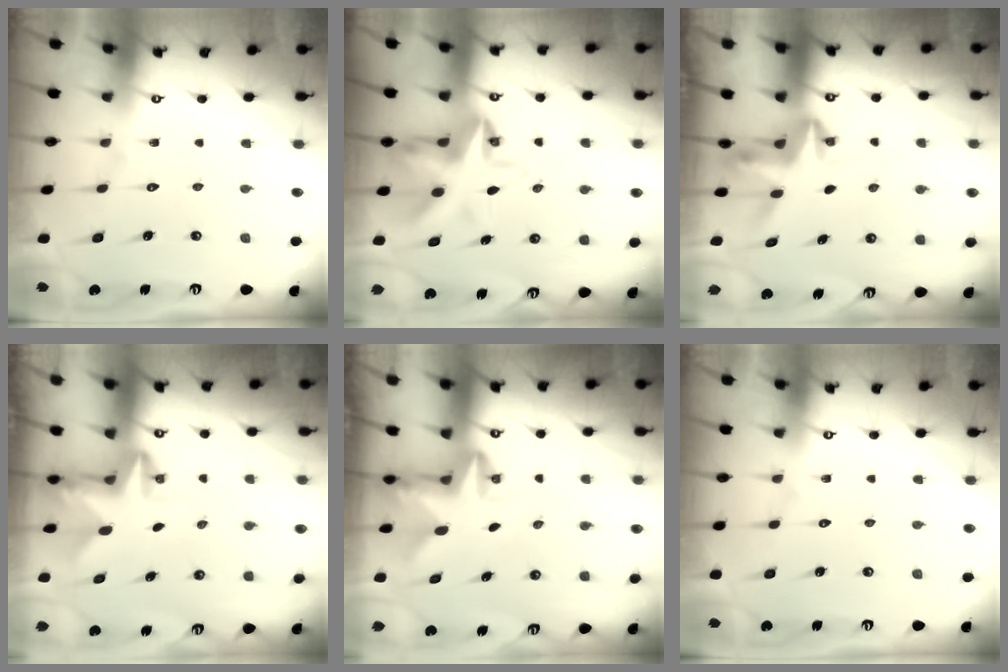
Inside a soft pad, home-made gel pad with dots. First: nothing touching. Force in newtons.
{"total": 9.9, "press": 9.7, "slide": 1.9}
{"total": 4.0, "press": 4.0, "slide": 0.3}
{"total": 2.9, "press": 2.8, "slide": 0.5}
{"total": 2.6, "press": 2.6, "slide": 0.4}
{"total": 0.0}